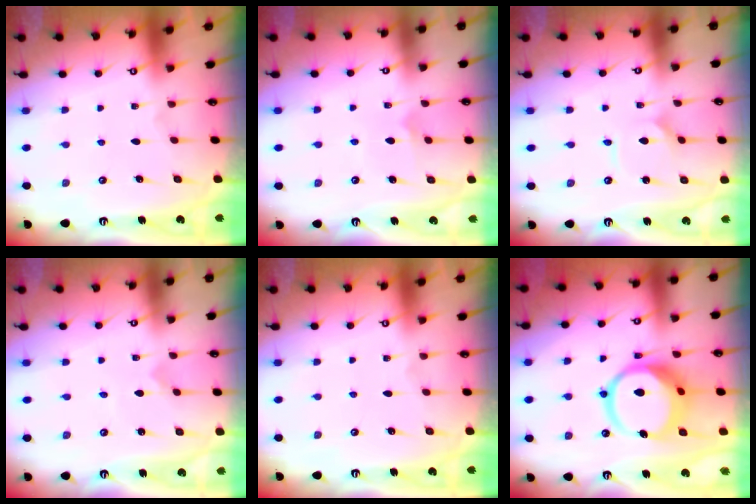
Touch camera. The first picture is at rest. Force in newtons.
{"total": 4.7, "press": 4.7, "slide": 0.5}
{"total": 2.4, "press": 2.4, "slide": 0.2}
{"total": 0.0}
{"total": 0.0}
{"total": 15.6, "press": 15.5, "slide": 1.8}